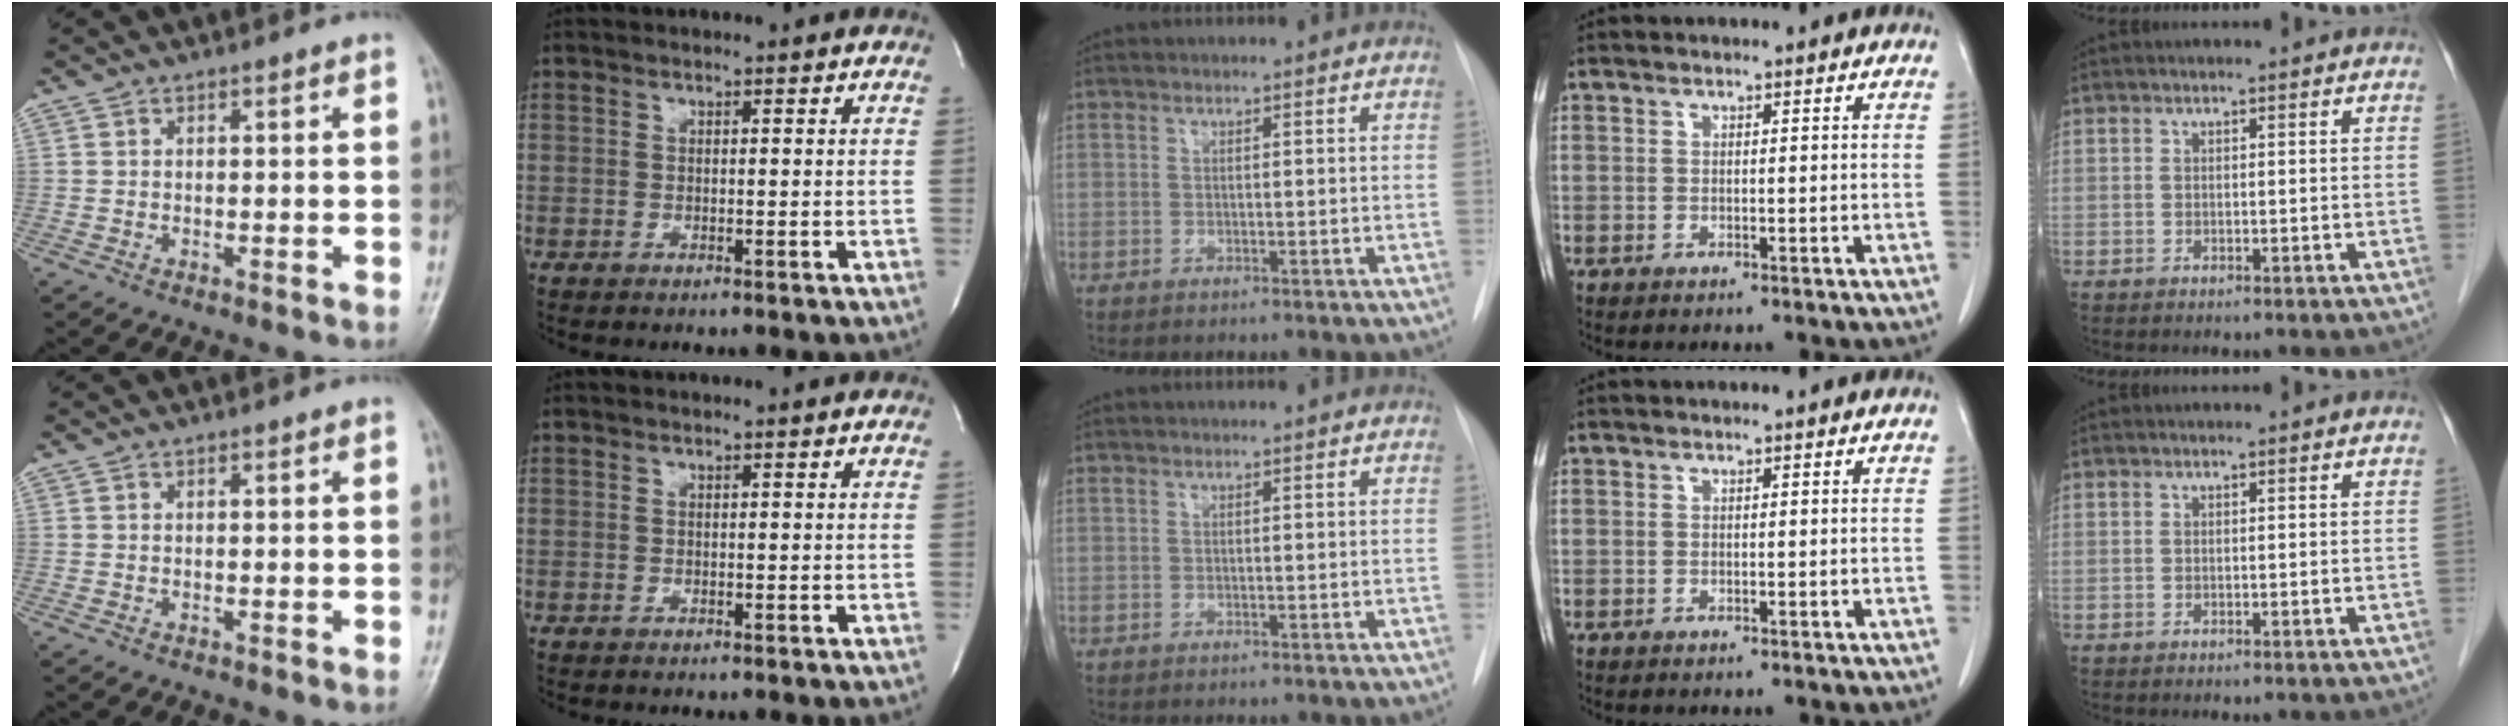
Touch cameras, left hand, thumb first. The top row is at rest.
{}